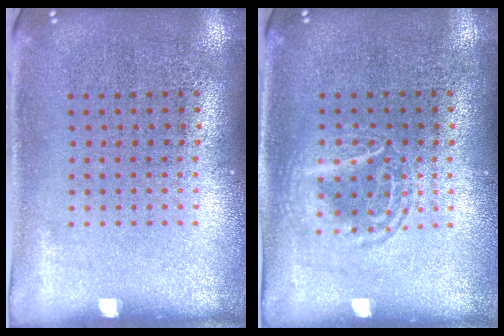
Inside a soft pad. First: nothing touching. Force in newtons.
{"total": 1.2, "press": 1.2, "slide": 0.1}